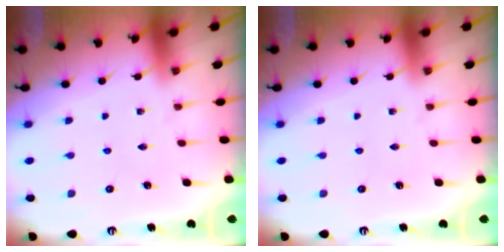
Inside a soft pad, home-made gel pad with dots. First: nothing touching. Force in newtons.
{"total": 0.0}